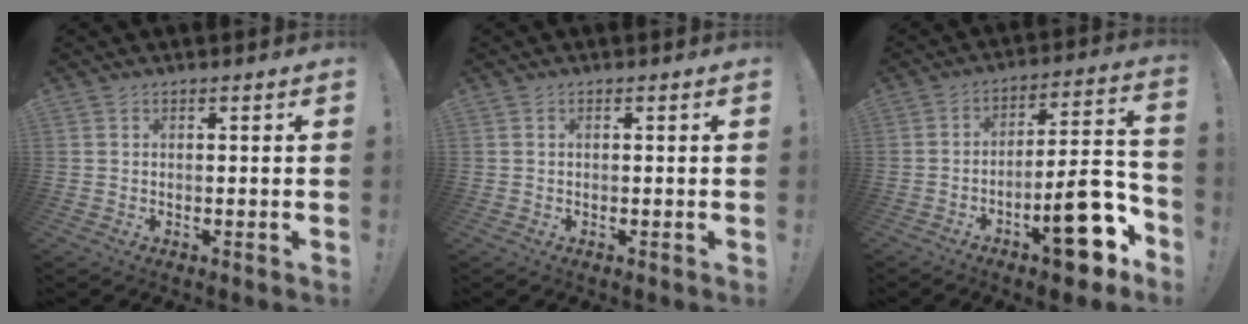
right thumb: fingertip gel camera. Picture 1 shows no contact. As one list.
[{"total": 0.6, "force": [0.2, -0.2, 0.5], "torque": [-0.011, 0.000, 0.004]}, {"total": 18.9, "force": [-9.3, 6.2, 15.2], "torque": [-0.174, 0.059, -0.142]}]